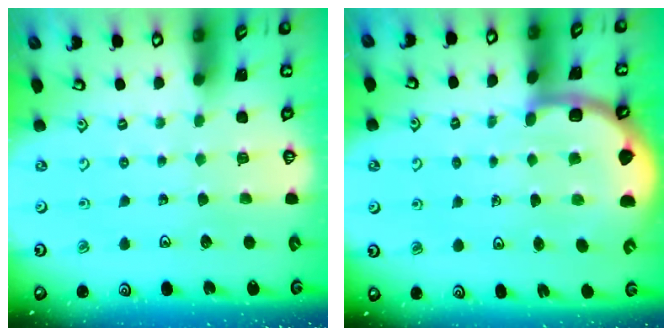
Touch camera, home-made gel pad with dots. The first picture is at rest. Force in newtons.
{"total": 6.3, "press": 6.0, "slide": 1.9}